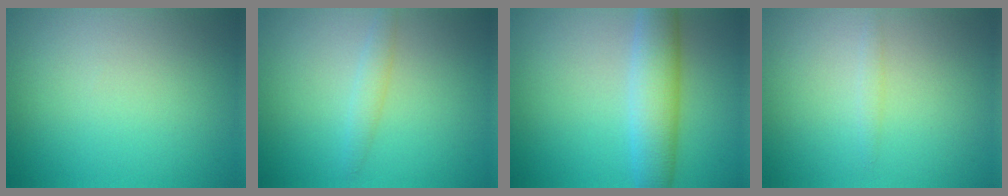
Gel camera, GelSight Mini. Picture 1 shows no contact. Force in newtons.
{"total": 1.5, "press": 1.5, "slide": 0.0}
{"total": 5.4, "press": 5.4, "slide": 0.2}
{"total": 0.8, "press": 0.8, "slide": 0.0}